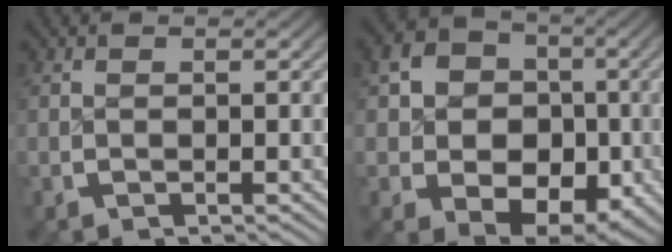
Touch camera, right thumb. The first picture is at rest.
{"total": 12.6, "force": [0.4, 10.4, 7.0], "torque": [-0.134, -0.040, 0.011]}